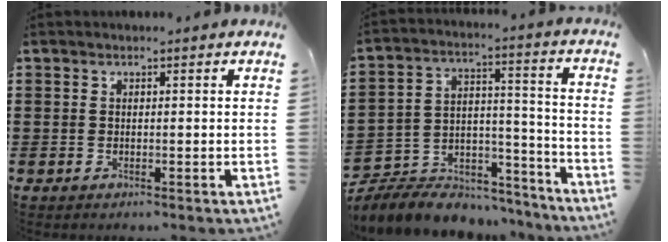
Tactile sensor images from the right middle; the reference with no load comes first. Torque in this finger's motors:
{"motor_torque": [1.31, -0.83, 0.75, 0.21]}